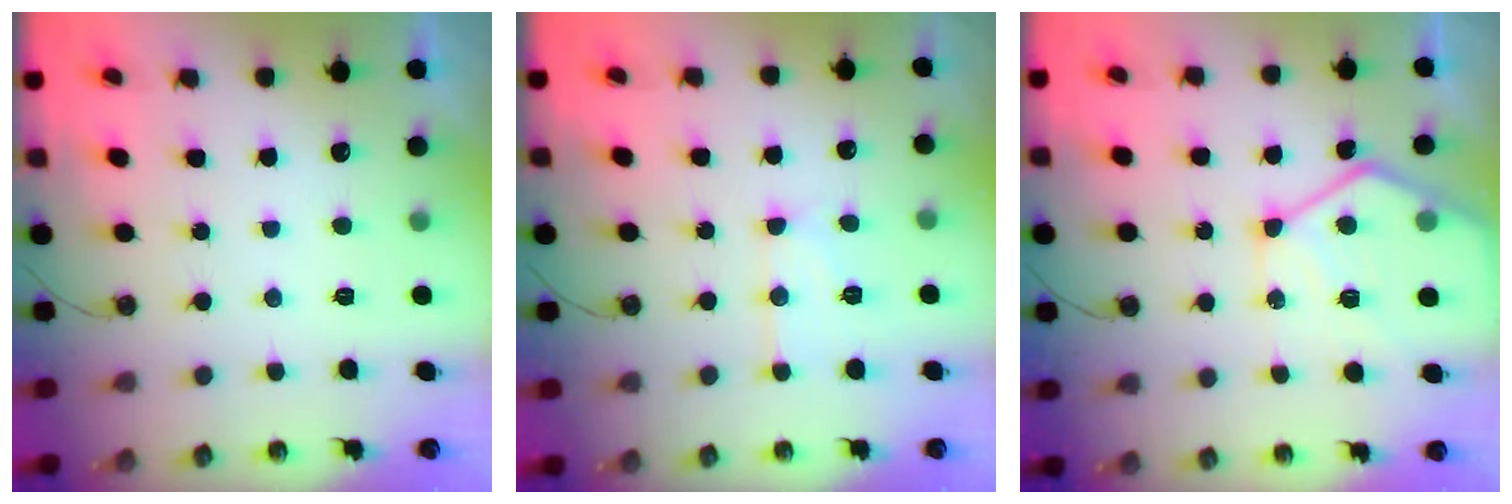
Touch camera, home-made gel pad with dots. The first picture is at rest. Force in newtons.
{"total": 10.5, "press": 10.4, "slide": 1.0}
{"total": 15.0, "press": 14.9, "slide": 1.5}